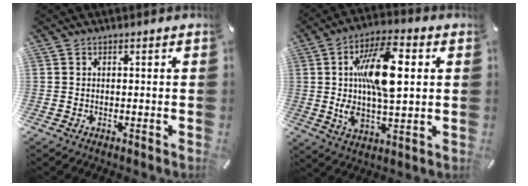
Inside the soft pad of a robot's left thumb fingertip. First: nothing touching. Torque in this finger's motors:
{"motor_torque": [2.74, 2.27, 2.27, -0.50, 0.32]}